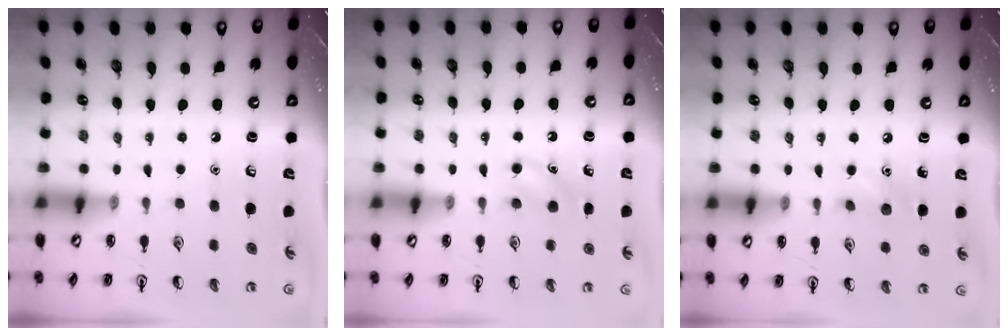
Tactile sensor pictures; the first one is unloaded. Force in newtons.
{"total": 4.5, "press": 4.2, "slide": 1.4}
{"total": 6.3, "press": 6.0, "slide": 2.0}